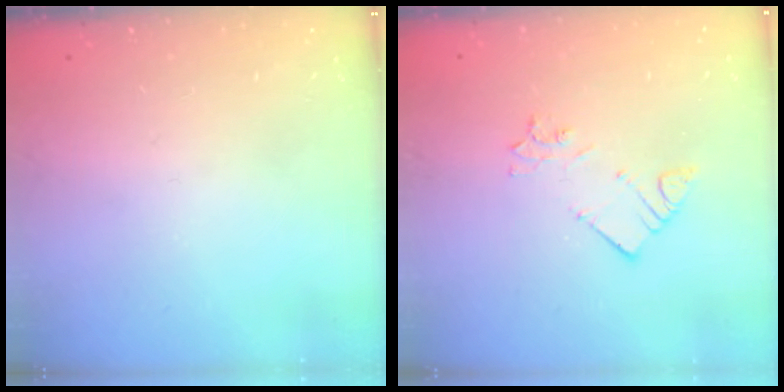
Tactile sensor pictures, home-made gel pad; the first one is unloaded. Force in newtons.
{"total": 3.6, "press": 3.6, "slide": 0.1}